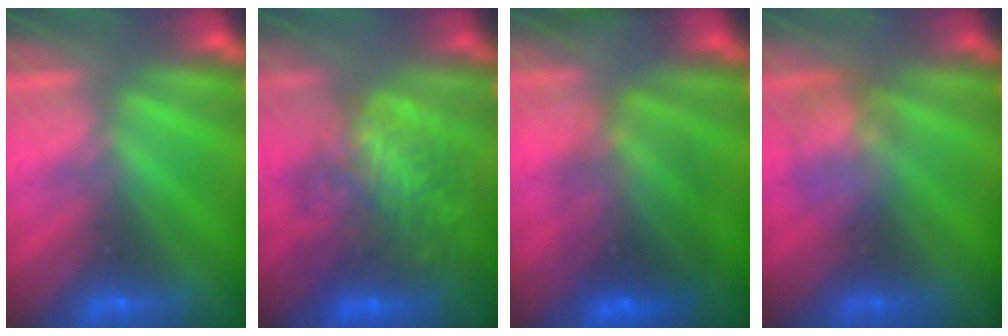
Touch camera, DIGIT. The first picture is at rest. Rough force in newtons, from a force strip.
{"total": 5.8}
{"total": 6.1}
{"total": 2.3}